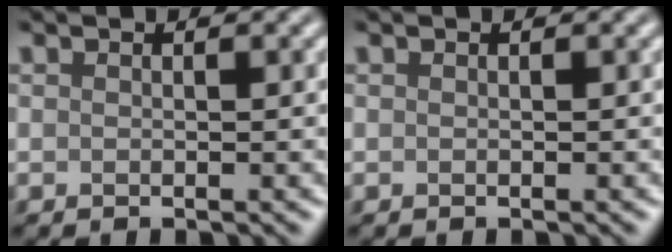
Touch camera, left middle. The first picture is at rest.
{"total": 0.0}